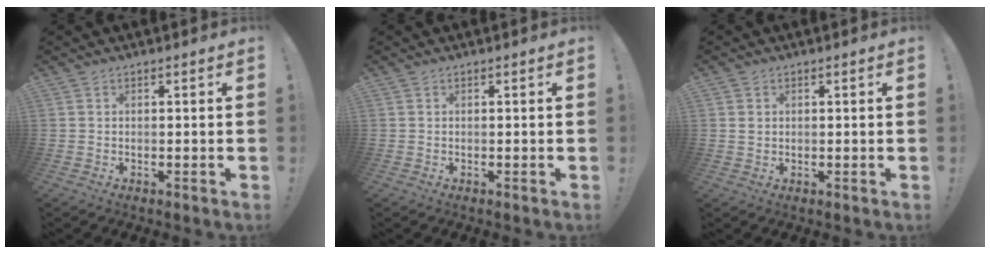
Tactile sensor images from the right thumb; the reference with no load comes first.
{"total": 0.0}
{"total": 1.4, "force": [0.7, 1.2, 0.3], "torque": [0.001, 0.001, 0.011]}